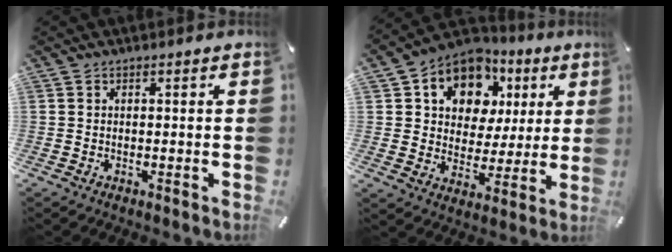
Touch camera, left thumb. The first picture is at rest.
{"total": 11.3, "force": [4.9, 9.5, 3.6], "torque": [-0.073, -0.030, 0.096]}